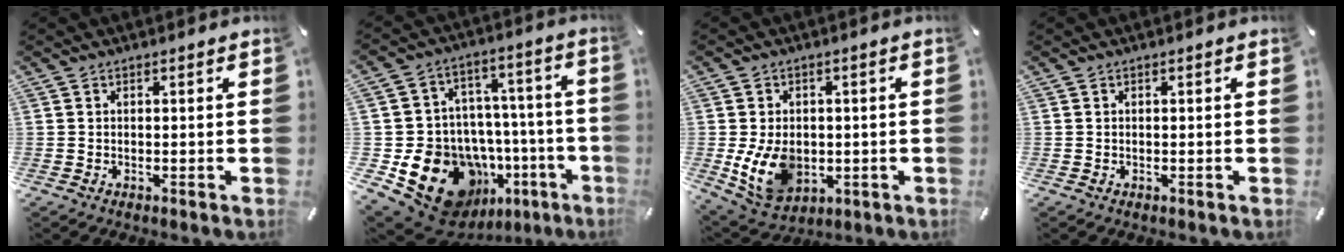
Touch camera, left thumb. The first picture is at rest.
{"total": 21.8, "force": [-9.8, 15.5, 11.9], "torque": [-0.207, 0.044, -0.136]}
{"total": 10.8, "force": [-1.5, 8.3, 6.8], "torque": [-0.128, 0.004, -0.024]}
{"total": 0.0}